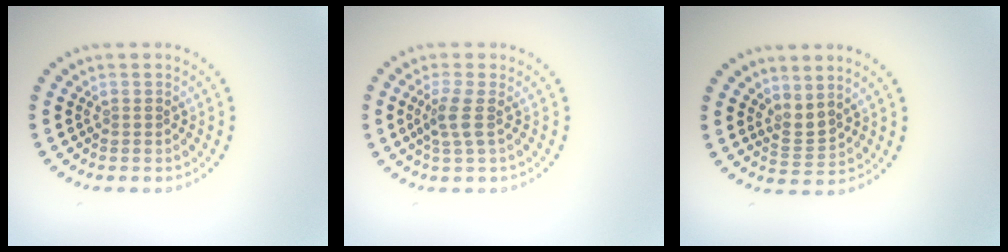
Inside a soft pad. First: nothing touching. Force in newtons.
{"total": 2.0, "press": 1.5, "slide": 1.3}
{"total": 1.9, "press": 1.4, "slide": 1.3}